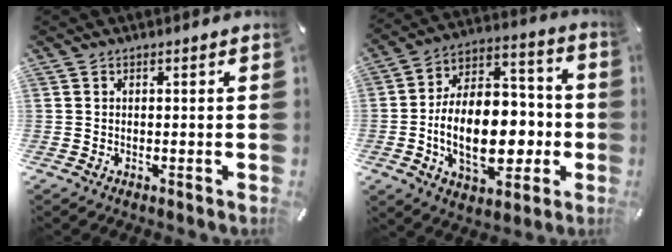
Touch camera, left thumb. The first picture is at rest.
{"total": 20.4, "force": [-4.3, 13.0, 15.1], "torque": [-0.258, 0.002, -0.067]}